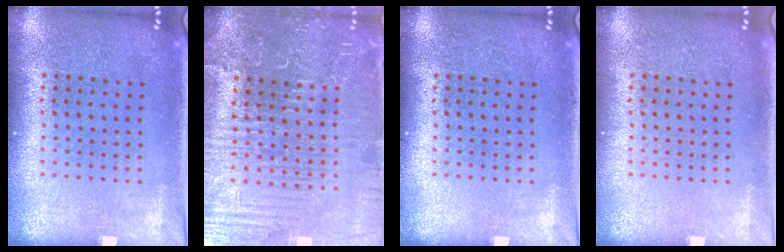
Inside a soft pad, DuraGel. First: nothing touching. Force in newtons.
{"total": 5.2, "press": 4.9, "slide": 1.6}
{"total": 0.0}
{"total": 0.0}